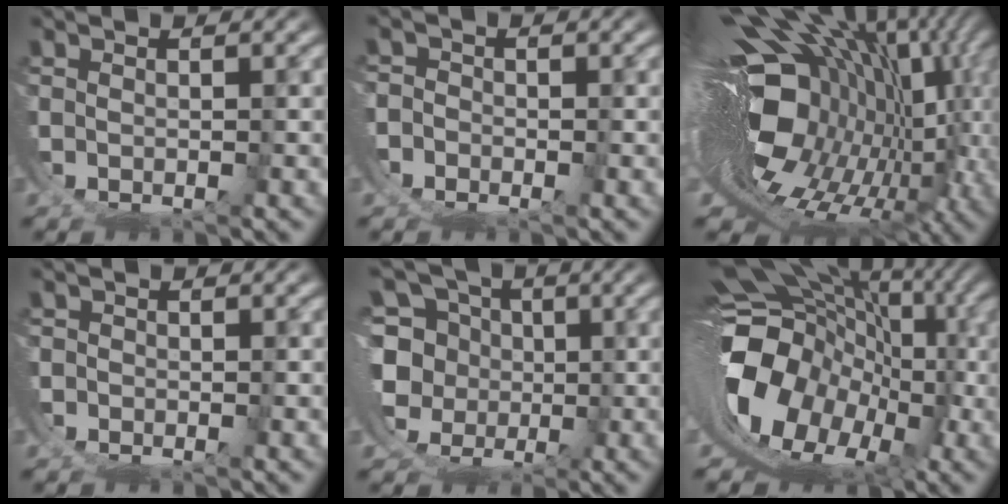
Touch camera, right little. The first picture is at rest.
{"total": 2.0, "force": [-1.2, 1.6, 0.0], "torque": [-0.001, -0.005, -0.029]}
{"total": 22.9, "force": [-3.3, 14.0, 17.8], "torque": [-0.254, -0.040, -0.039]}
{"total": 0.7, "force": [-0.5, 0.5, 0.0], "torque": [0.003, 0.001, -0.015]}
{"total": 13.1, "force": [0.2, 11.3, 6.6], "torque": [-0.145, -0.043, 0.000]}
{"total": 22.5, "force": [-1.7, 16.9, 14.8], "torque": [-0.270, -0.053, -0.023]}